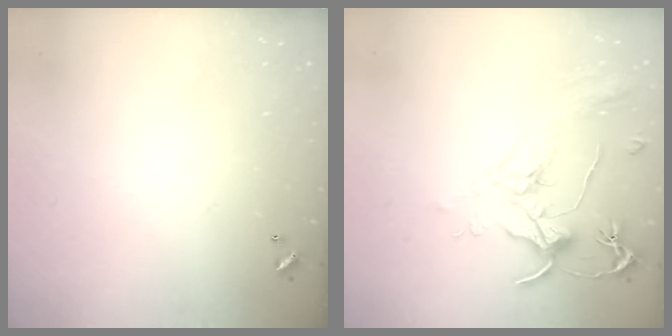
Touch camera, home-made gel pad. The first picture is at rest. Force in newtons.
{"total": 2.0, "press": 1.8, "slide": 0.8}